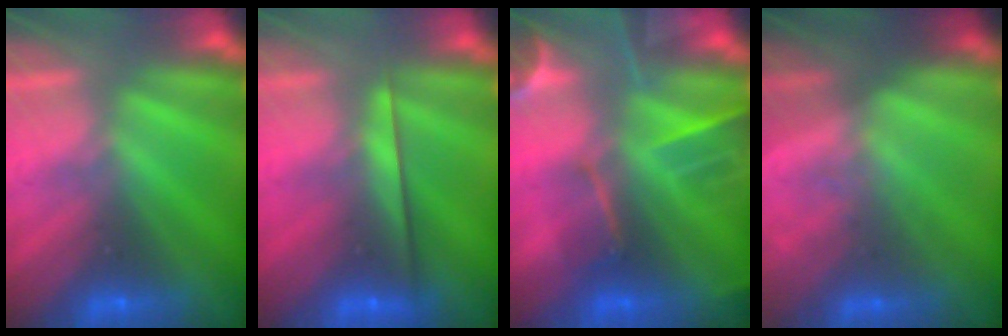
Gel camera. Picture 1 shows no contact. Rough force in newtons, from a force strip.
{"total": 2.2}
{"total": 12.7}
{"total": 1.4}